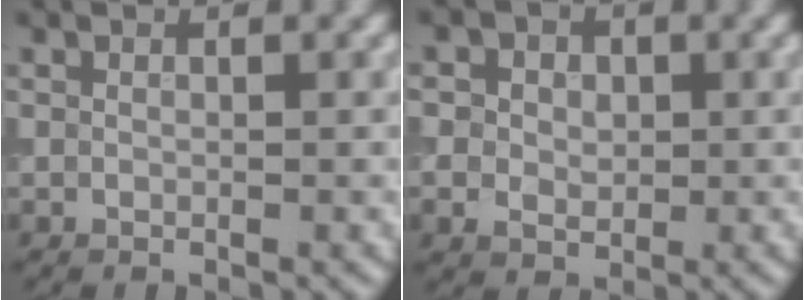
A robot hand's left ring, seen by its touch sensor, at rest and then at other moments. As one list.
[{"total": 5.2, "force": [1.0, 4.4, 2.6], "torque": [-0.040, 0.020, -0.010]}]